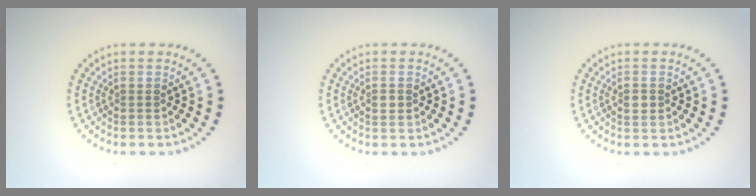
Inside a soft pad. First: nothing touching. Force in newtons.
{"total": 0.8, "press": 0.7, "slide": 0.3}
{"total": 0.9, "press": 0.8, "slide": 0.3}